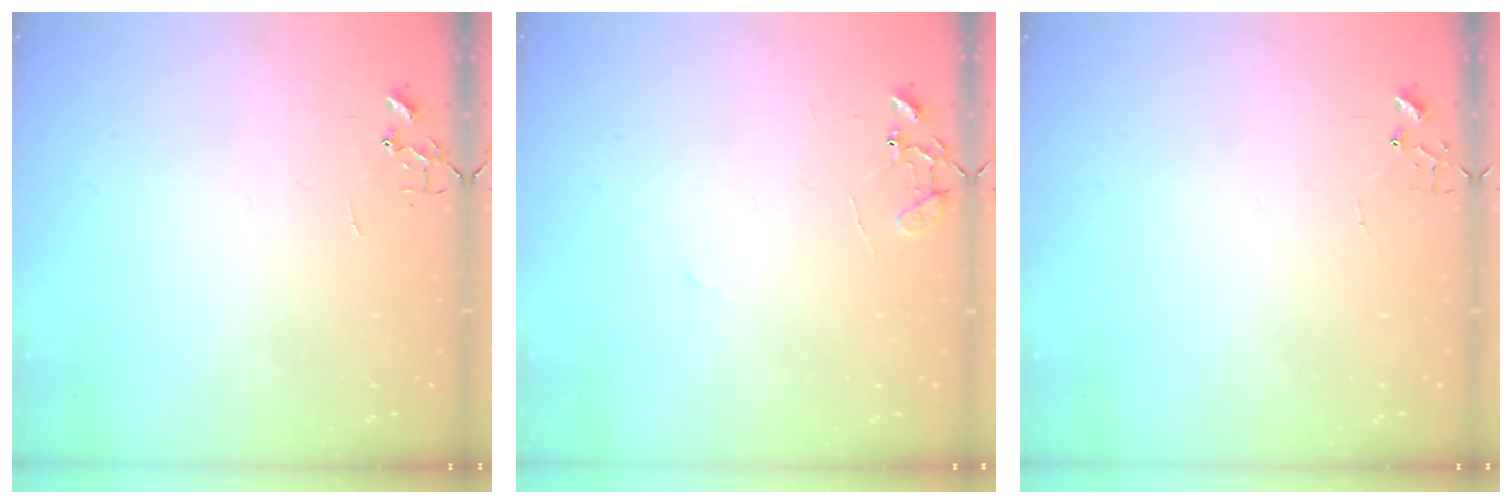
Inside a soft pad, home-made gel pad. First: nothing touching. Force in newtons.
{"total": 8.7, "press": 8.7, "slide": 0.8}
{"total": 3.6, "press": 3.6, "slide": 0.4}